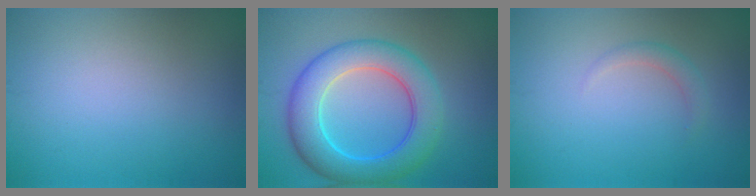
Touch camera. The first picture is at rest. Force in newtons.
{"total": 7.5, "press": 7.5, "slide": 0.1}
{"total": 1.2, "press": 1.2, "slide": 0.1}